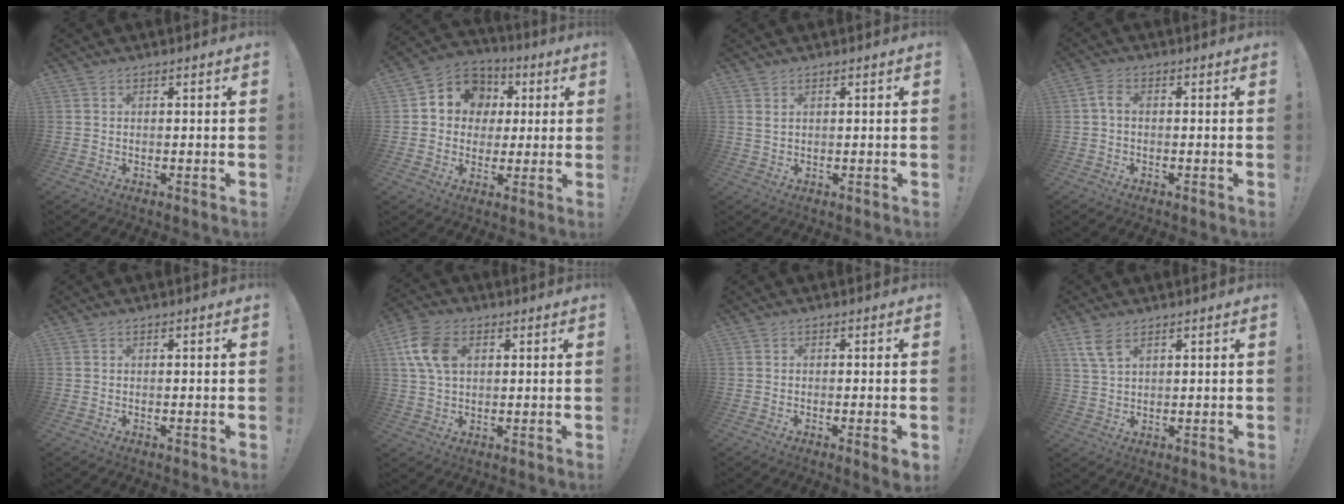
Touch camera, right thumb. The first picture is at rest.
{"total": 10.5, "force": [2.2, 9.5, 3.8], "torque": [-0.053, -0.004, 0.048]}
{"total": 1.6, "force": [1.0, 0.5, 1.1], "torque": [-0.016, -0.002, 0.018]}
{"total": 2.8, "force": [-0.2, 1.5, 2.4], "torque": [-0.053, 0.007, -0.005]}
{"total": 0.0}
{"total": 11.2, "force": [3.0, 7.7, 7.6], "torque": [-0.151, 0.008, 0.059]}
{"total": 2.7, "force": [-0.7, -0.3, 2.6], "torque": [-0.043, -0.008, -0.008]}
{"total": 5.6, "force": [3.5, 2.4, 3.7], "torque": [-0.069, -0.011, 0.066]}